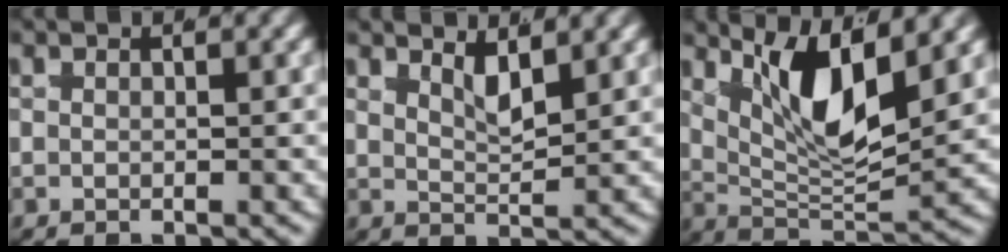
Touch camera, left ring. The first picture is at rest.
{"total": 3.2, "force": [2.1, 1.3, 2.0], "torque": [-0.035, -0.009, 0.029]}
{"total": 7.2, "force": [2.8, 2.9, 5.9], "torque": [-0.108, -0.004, 0.043]}